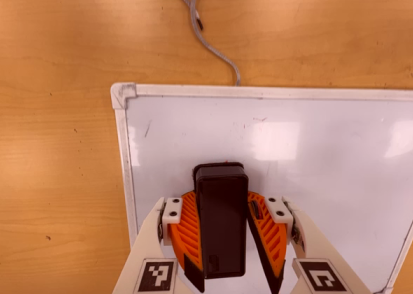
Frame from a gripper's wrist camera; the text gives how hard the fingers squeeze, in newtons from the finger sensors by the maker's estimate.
{"total": 14.9, "left": 17.8, "right": 12.0}